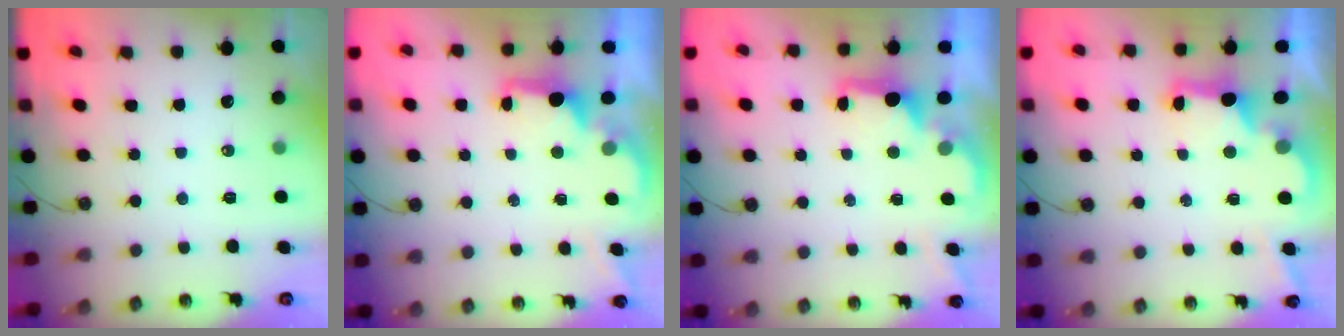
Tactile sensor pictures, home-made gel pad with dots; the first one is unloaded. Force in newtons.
{"total": 2.0, "press": 1.8, "slide": 0.8}
{"total": 2.1, "press": 1.9, "slide": 0.8}
{"total": 2.9, "press": 2.8, "slide": 0.9}